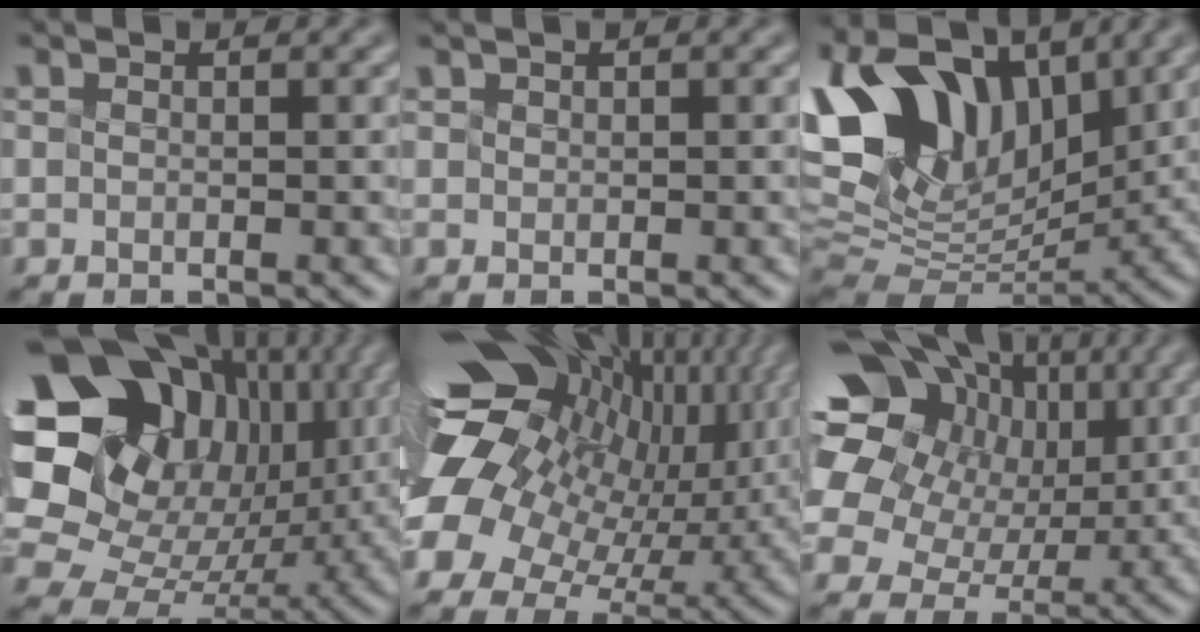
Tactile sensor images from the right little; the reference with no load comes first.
{"total": 0.6, "force": [0.6, 0.0, -0.1], "torque": [-0.003, 0.003, 0.018]}
{"total": 15.3, "force": [6.6, 9.5, 10.0], "torque": [-0.220, 0.036, 0.127]}
{"total": 19.3, "force": [6.5, 14.9, 10.3], "torque": [-0.228, 0.038, 0.145]}
{"total": 18.2, "force": [4.4, 11.4, 13.5], "torque": [-0.256, -0.002, 0.112]}
{"total": 17.6, "force": [5.6, 13.8, 9.4], "torque": [-0.210, 0.052, 0.090]}